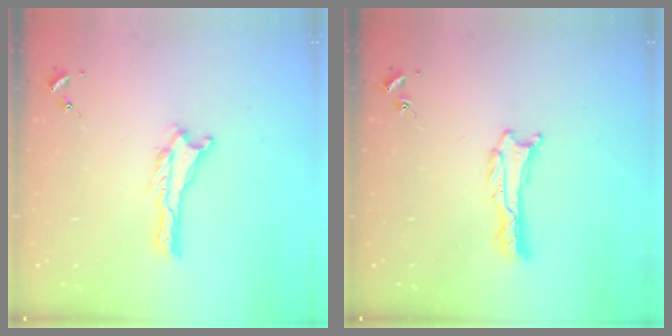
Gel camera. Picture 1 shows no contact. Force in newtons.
{"total": 0.9, "press": 0.8, "slide": 0.1}